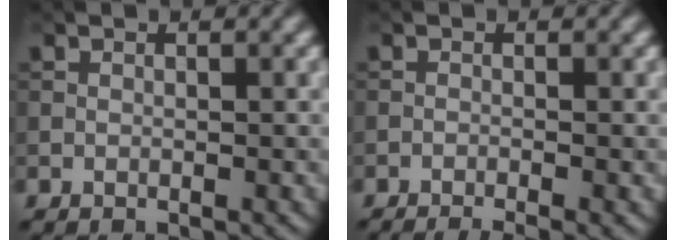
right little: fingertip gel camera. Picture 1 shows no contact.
{"total": 3.1, "force": [-2.0, 0.6, 2.3], "torque": [-0.031, -0.001, -0.035]}